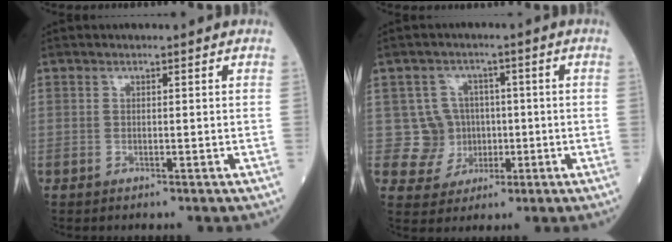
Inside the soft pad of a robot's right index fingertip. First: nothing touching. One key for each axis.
{"total": 6.0, "fx": 0.1, "fy": 6.0, "fz": 0.2, "tx": 0.003, "ty": 0.015, "tz": 0.006}